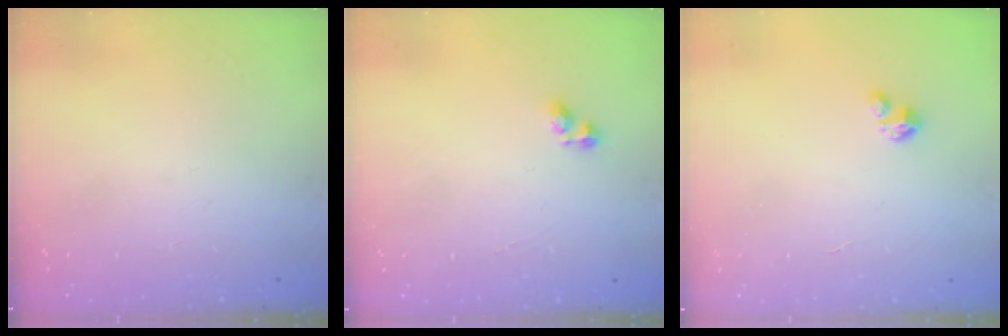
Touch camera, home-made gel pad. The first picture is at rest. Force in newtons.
{"total": 3.0, "press": 2.9, "slide": 0.6}
{"total": 2.7, "press": 2.7, "slide": 0.2}